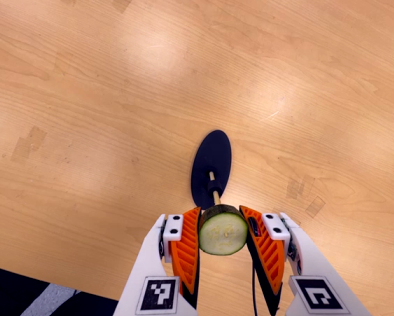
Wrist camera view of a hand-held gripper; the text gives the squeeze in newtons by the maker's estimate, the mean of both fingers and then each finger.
{"total": 11.9, "left": 11.8, "right": 12.1}